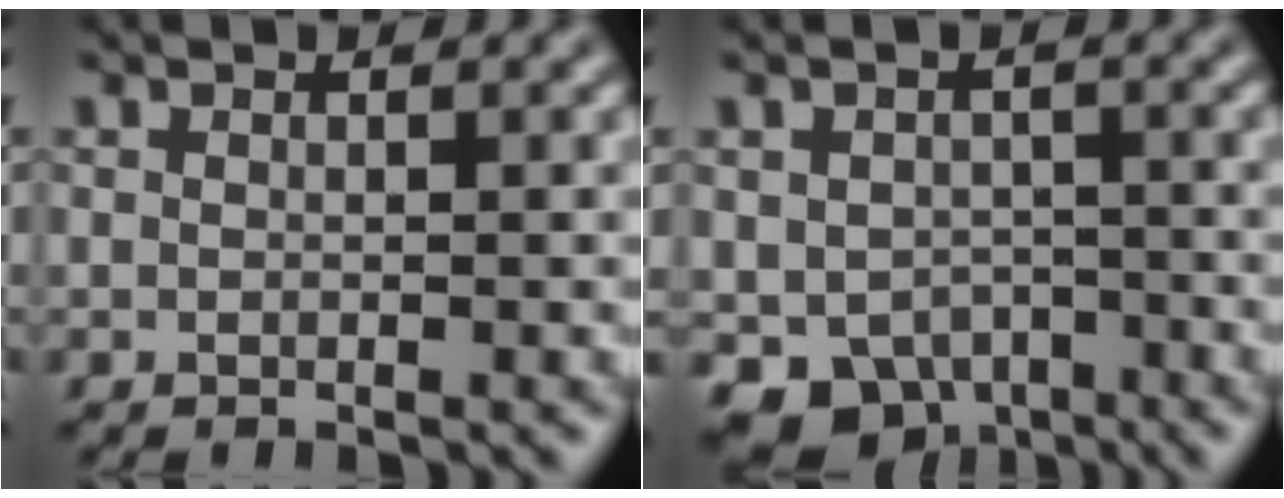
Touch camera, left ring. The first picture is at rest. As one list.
[{"total": 6.0, "force": [-3.1, 4.5, 2.5], "torque": [-0.029, -0.016, -0.044]}]